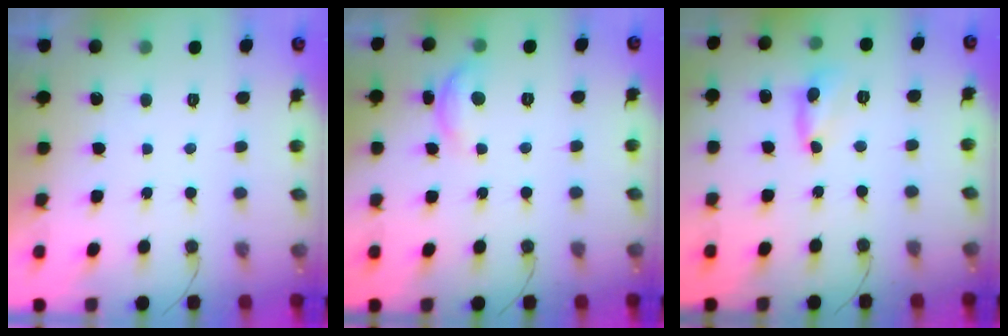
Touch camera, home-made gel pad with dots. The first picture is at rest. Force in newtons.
{"total": 8.5, "press": 8.5, "slide": 0.6}
{"total": 3.3, "press": 3.3, "slide": 0.3}